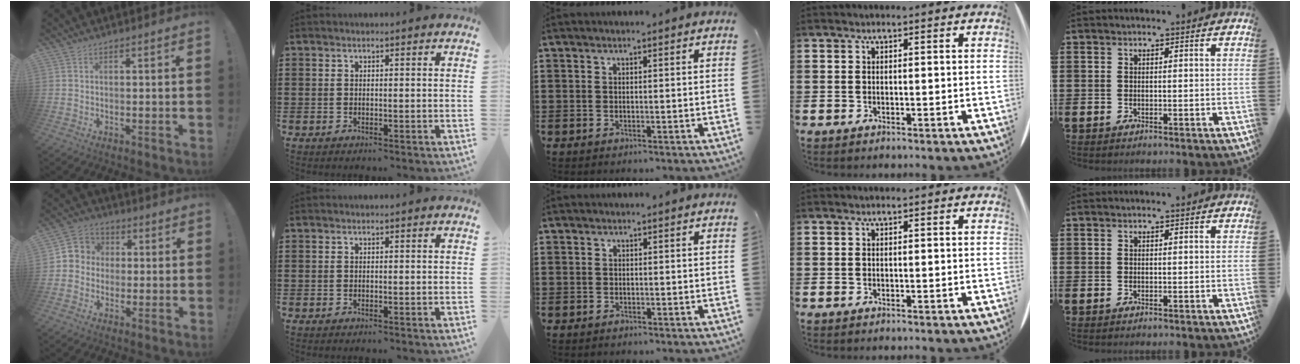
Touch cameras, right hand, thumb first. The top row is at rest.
{"thumb": {"total": 6.4, "force": [-1.3, 6.1, 1.4], "torque": [-0.014, 0.020, -0.019]}, "middle": {"total": 1.0, "force": [-0.7, 0.7, 0.0], "torque": [0.000, 0.003, -0.017]}}